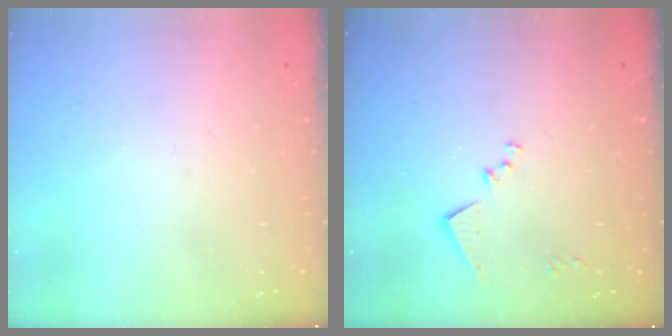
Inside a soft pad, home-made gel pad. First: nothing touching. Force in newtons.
{"total": 9.1, "press": 9.1, "slide": 0.6}